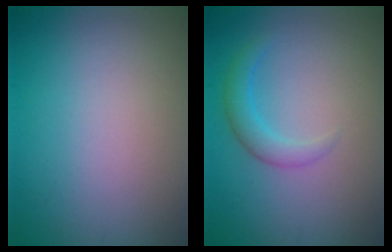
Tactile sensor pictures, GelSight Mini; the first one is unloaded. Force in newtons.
{"total": 2.0, "press": 2.0, "slide": 0.2}